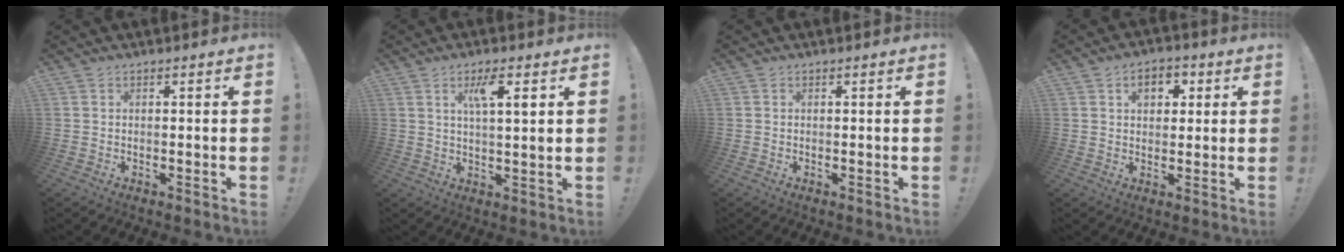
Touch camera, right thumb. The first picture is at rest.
{"total": 6.8, "force": [3.1, 0.5, 6.1], "torque": [-0.108, -0.004, 0.045]}
{"total": 0.0}
{"total": 6.6, "force": [2.1, 4.8, 3.9], "torque": [-0.046, 0.003, 0.033]}